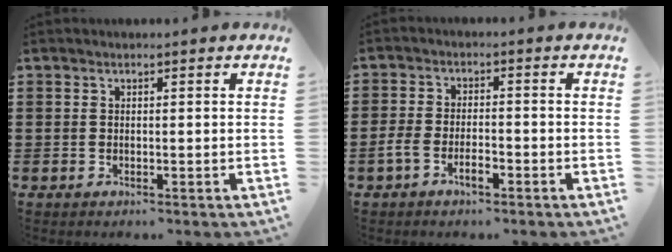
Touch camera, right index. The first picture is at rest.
{"total": 3.7, "force": [-1.8, 1.8, 2.7], "torque": [-0.055, 0.006, -0.037]}